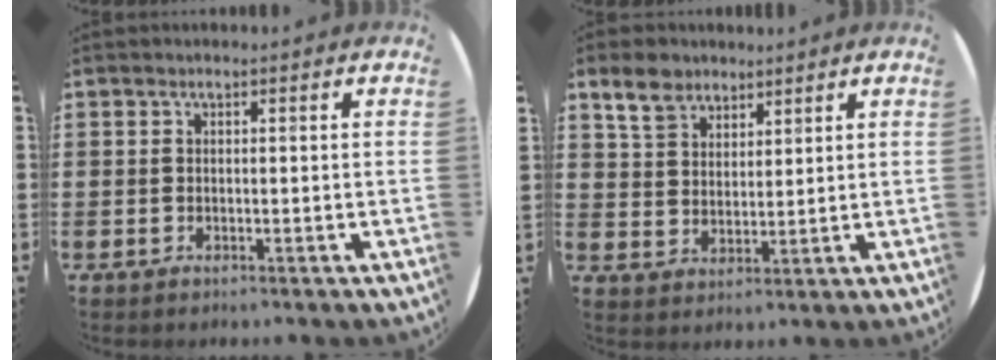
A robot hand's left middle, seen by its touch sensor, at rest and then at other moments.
{"total": 5.2, "force": [4.0, 3.0, 1.3], "torque": [-0.033, 0.004, 0.076]}